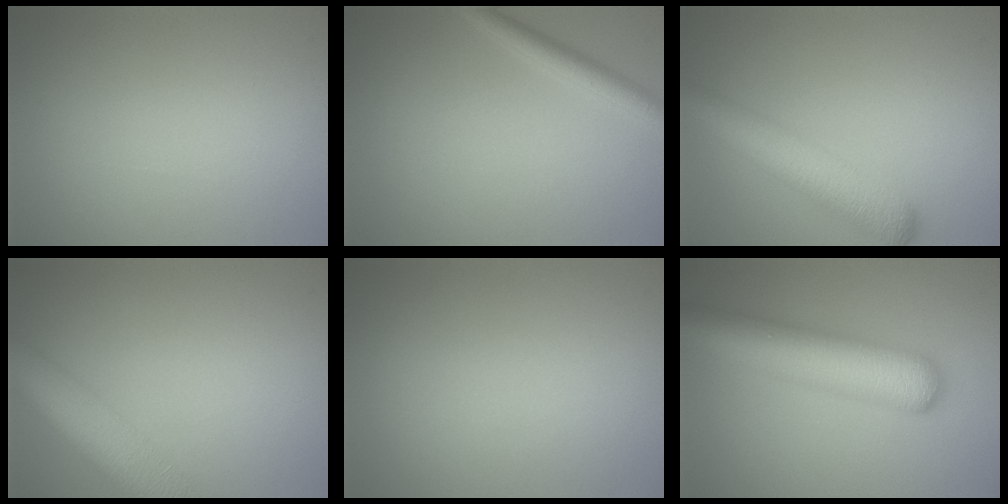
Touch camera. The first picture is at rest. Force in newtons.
{"total": 2.3, "press": 2.3, "slide": 0.2}
{"total": 5.7, "press": 5.7, "slide": 0.3}
{"total": 7.8, "press": 7.8, "slide": 0.4}
{"total": 0.0}
{"total": 8.2, "press": 8.1, "slide": 0.3}